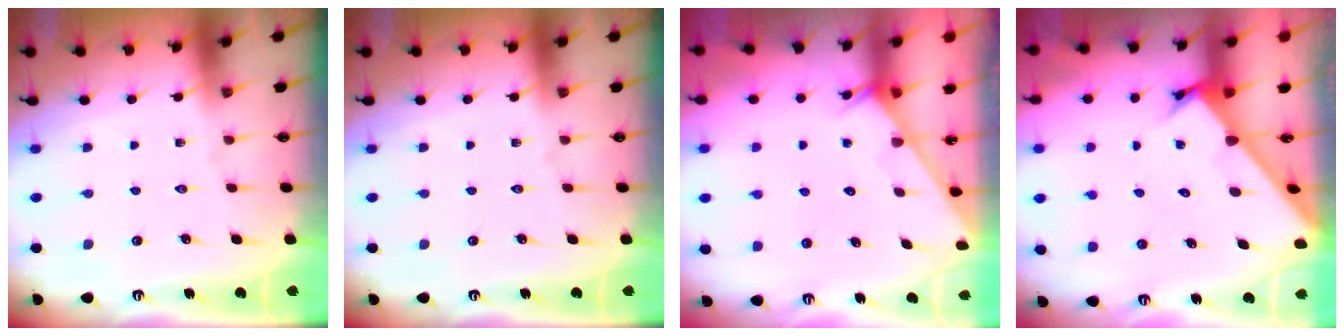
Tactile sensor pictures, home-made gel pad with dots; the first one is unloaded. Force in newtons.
{"total": 0.0}
{"total": 2.4, "press": 2.4, "slide": 0.1}
{"total": 2.6, "press": 2.6, "slide": 0.2}